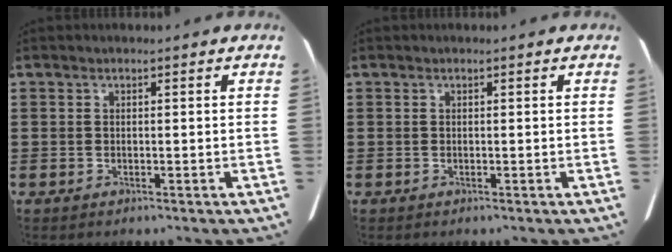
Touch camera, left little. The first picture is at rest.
{"total": 0.0}